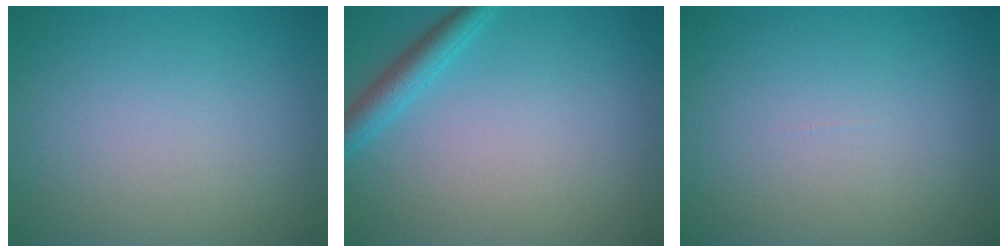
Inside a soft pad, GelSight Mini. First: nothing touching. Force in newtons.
{"total": 2.4, "press": 2.4, "slide": 0.1}
{"total": 0.0}